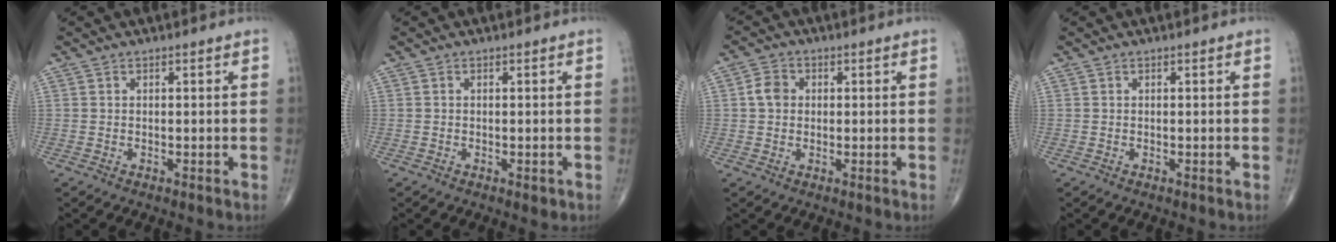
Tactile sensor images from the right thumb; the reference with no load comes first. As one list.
[{"total": 1.0, "force": [-0.4, 0.5, 0.7], "torque": [-0.007, -0.002, -0.005]}, {"total": 3.7, "force": [0.4, 3.1, 2.0], "torque": [-0.028, 0.007, 0.001]}, {"total": 0.0}]